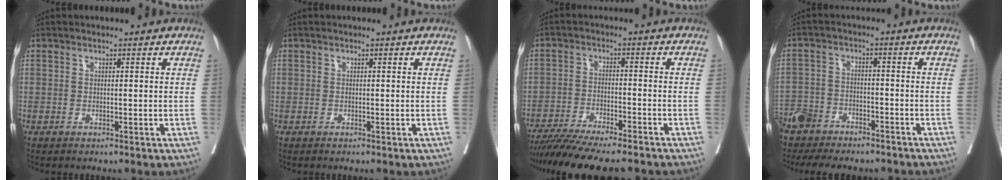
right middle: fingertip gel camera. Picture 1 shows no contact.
{"total": 0.0}
{"total": 15.1, "force": [-13.3, 1.5, 7.1], "torque": [-0.112, -0.024, -0.202]}
{"total": 11.1, "force": [-9.5, 4.1, 3.8], "torque": [-0.071, -0.001, -0.148]}